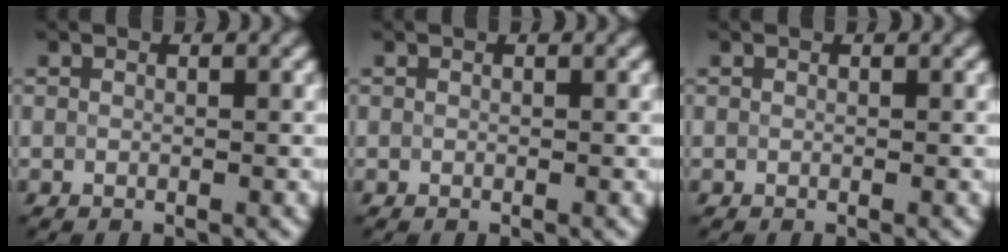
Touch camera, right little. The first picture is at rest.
{"total": 0.0}
{"total": 0.0}